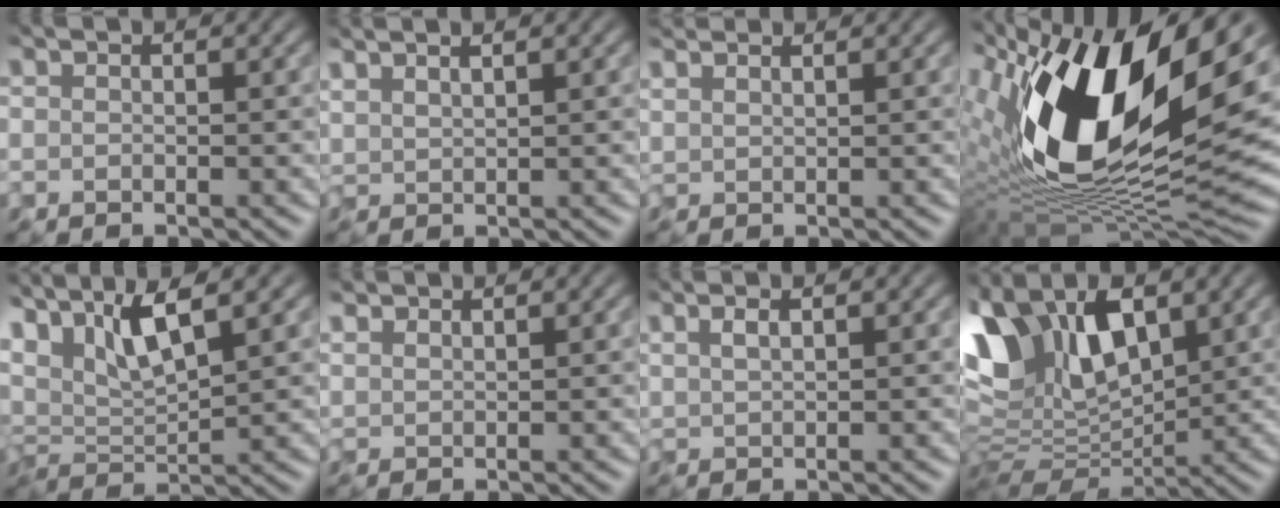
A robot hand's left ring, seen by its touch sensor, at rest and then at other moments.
{"total": 2.4, "force": [2.0, 0.7, 1.3], "torque": [-0.008, 0.010, 0.024]}
{"total": 3.2, "force": [3.0, 0.7, 1.0], "torque": [-0.021, 0.008, 0.046]}
{"total": 16.7, "force": [4.5, 7.6, 14.1], "torque": [-0.264, -0.006, 0.072]}
{"total": 6.1, "force": [3.4, 1.8, 4.7], "torque": [-0.102, 0.007, 0.067]}
{"total": 1.7, "force": [1.6, 0.4, 0.2], "torque": [-0.009, 0.005, 0.037]}
{"total": 1.7, "force": [1.1, 0.5, 1.2], "torque": [-0.023, 0.003, 0.024]}
{"total": 11.3, "force": [4.1, 6.2, 8.6], "torque": [-0.189, 0.008, 0.072]}